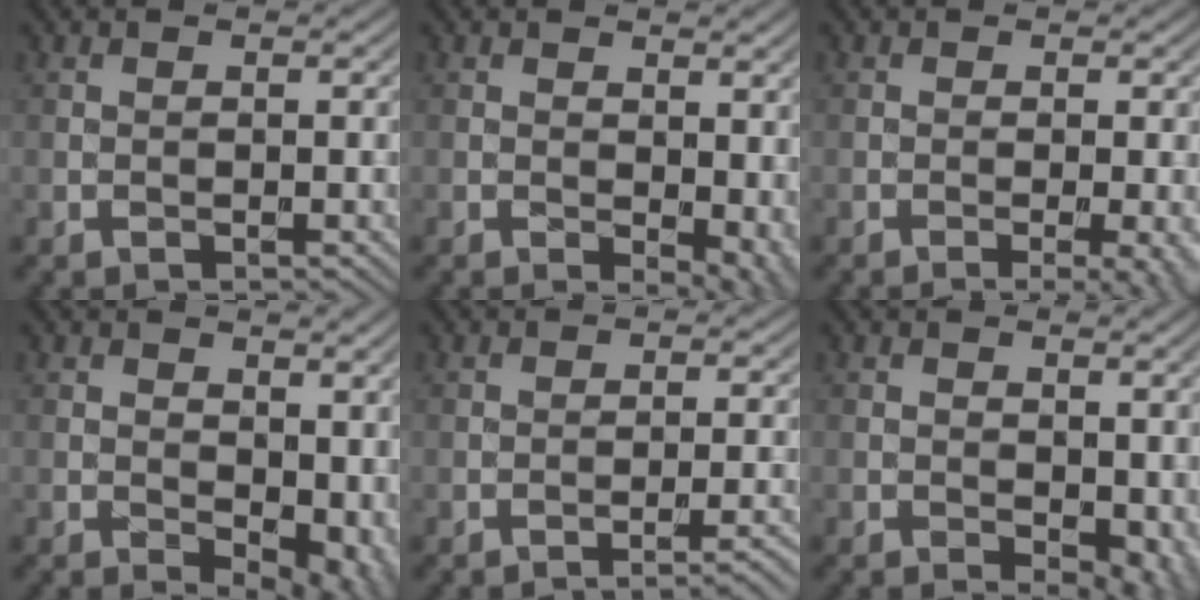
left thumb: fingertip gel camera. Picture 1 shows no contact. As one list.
[{"total": 5.4, "force": [-0.3, 3.0, 4.5], "torque": [-0.056, -0.012, 0.003]}, {"total": 3.9, "force": [-1.1, 0.8, 3.6], "torque": [-0.050, -0.004, -0.014]}, {"total": 8.8, "force": [0.3, 5.5, 6.9], "torque": [-0.094, -0.020, 0.023]}, {"total": 3.8, "force": [-2.4, 0.5, 2.8], "torque": [-0.037, 0.013, -0.045]}, {"total": 5.1, "force": [-0.9, 2.9, 4.1], "torque": [-0.058, -0.015, -0.006]}]